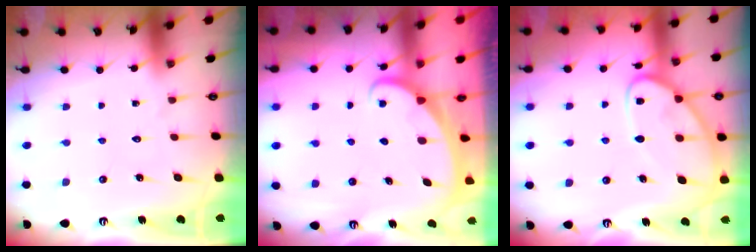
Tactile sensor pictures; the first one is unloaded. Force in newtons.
{"total": 1.8, "press": 1.8, "slide": 0.1}
{"total": 11.3, "press": 11.3, "slide": 0.8}